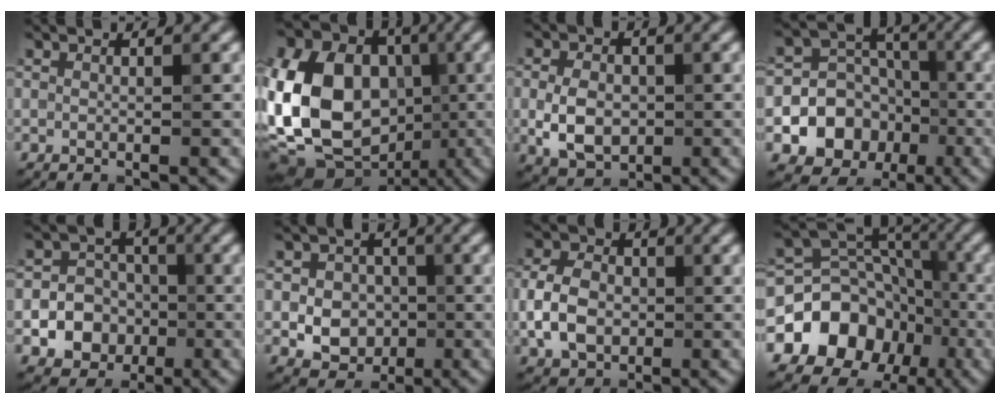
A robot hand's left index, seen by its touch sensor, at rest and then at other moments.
{"total": 18.5, "force": [-2.2, 14.2, 11.6], "torque": [-0.241, 0.015, -0.068]}
{"total": 4.6, "force": [-0.7, 3.2, 3.3], "torque": [-0.069, 0.000, -0.013]}
{"total": 8.1, "force": [-2.7, 6.9, 3.3], "torque": [-0.028, 0.002, -0.072]}
{"total": 7.3, "force": [-1.9, 6.5, 2.6], "torque": [-0.030, 0.009, -0.054]}
{"total": 5.5, "force": [-0.9, 4.5, 3.0], "torque": [-0.029, 0.008, -0.034]}
{"total": 5.0, "force": [-0.8, 3.6, 3.4], "torque": [-0.075, 0.007, -0.020]}
{"total": 12.6, "force": [-5.1, 10.3, 5.2], "torque": [-0.091, -0.004, -0.105]}